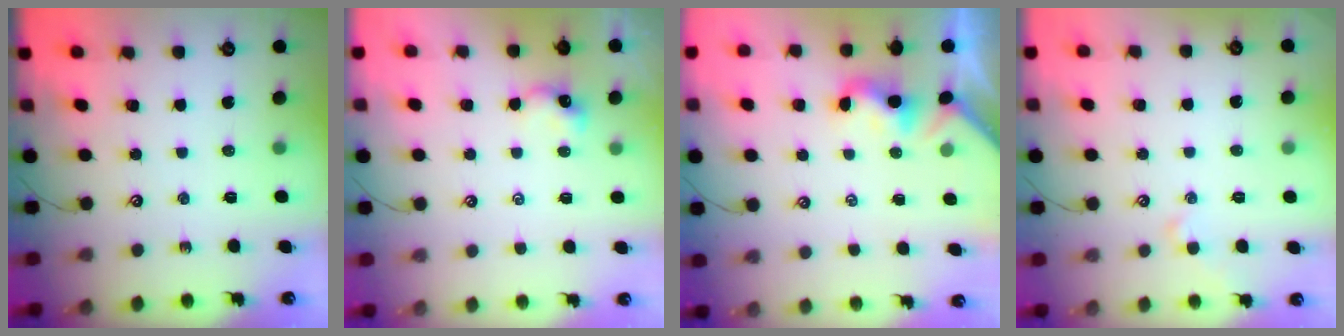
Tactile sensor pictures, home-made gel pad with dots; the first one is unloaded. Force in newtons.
{"total": 0.7, "press": 0.7, "slide": 0.1}
{"total": 1.9, "press": 1.8, "slide": 0.6}
{"total": 2.0, "press": 2.0, "slide": 0.4}